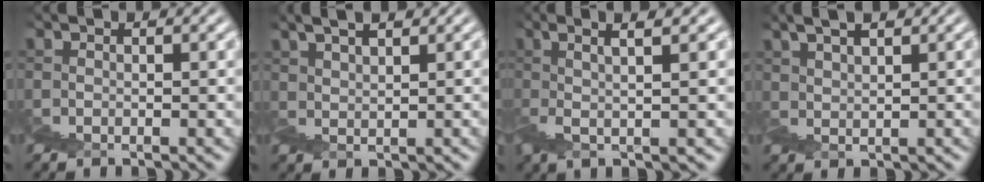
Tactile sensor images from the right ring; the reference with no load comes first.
{"total": 2.5, "force": [2.1, 0.2, 1.4], "torque": [0.017, 0.029, 0.024]}
{"total": 5.7, "force": [2.3, -5.0, -1.3], "torque": [0.046, 0.046, 0.029]}
{"total": 2.3, "force": [1.9, -0.3, 1.3], "torque": [0.017, 0.031, 0.023]}